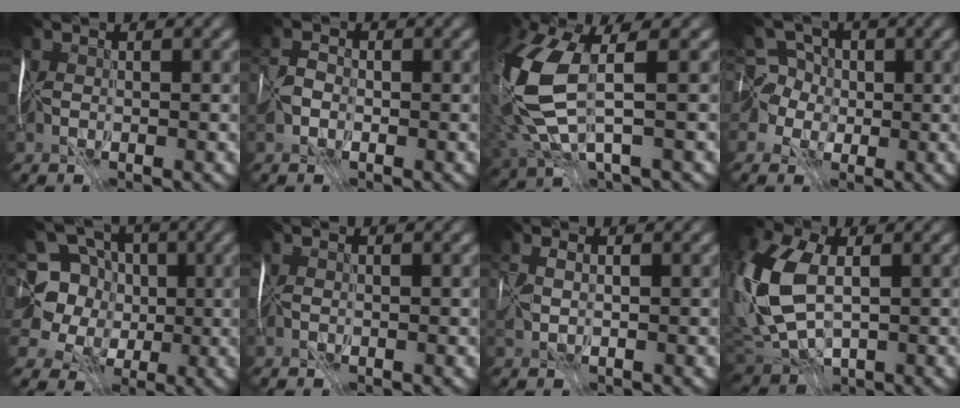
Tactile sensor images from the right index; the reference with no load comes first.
{"total": 0.6, "force": [-0.2, 0.0, -0.5], "torque": [0.017, 0.008, -0.005]}
{"total": 7.5, "force": [1.6, 3.0, 6.7], "torque": [-0.191, -0.014, 0.045]}
{"total": 5.6, "force": [1.0, 5.3, 1.4], "torque": [-0.015, 0.039, -0.030]}
{"total": 8.2, "force": [2.7, 7.0, 3.3], "torque": [-0.066, 0.029, 0.019]}
{"total": 0.0}
{"total": 0.8, "force": [0.8, -0.1, -0.1], "torque": [0.014, 0.009, 0.023]}
{"total": 11.0, "force": [0.2, 6.4, 8.9], "torque": [-0.223, 0.000, 0.006]}